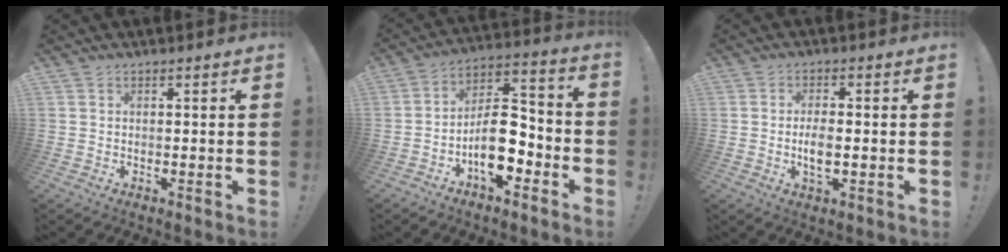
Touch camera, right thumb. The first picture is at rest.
{"total": 13.9, "force": [-5.8, 7.5, 10.1], "torque": [-0.169, 0.037, -0.092]}
{"total": 5.3, "force": [-1.0, 2.1, 4.8], "torque": [-0.103, -0.003, -0.020]}